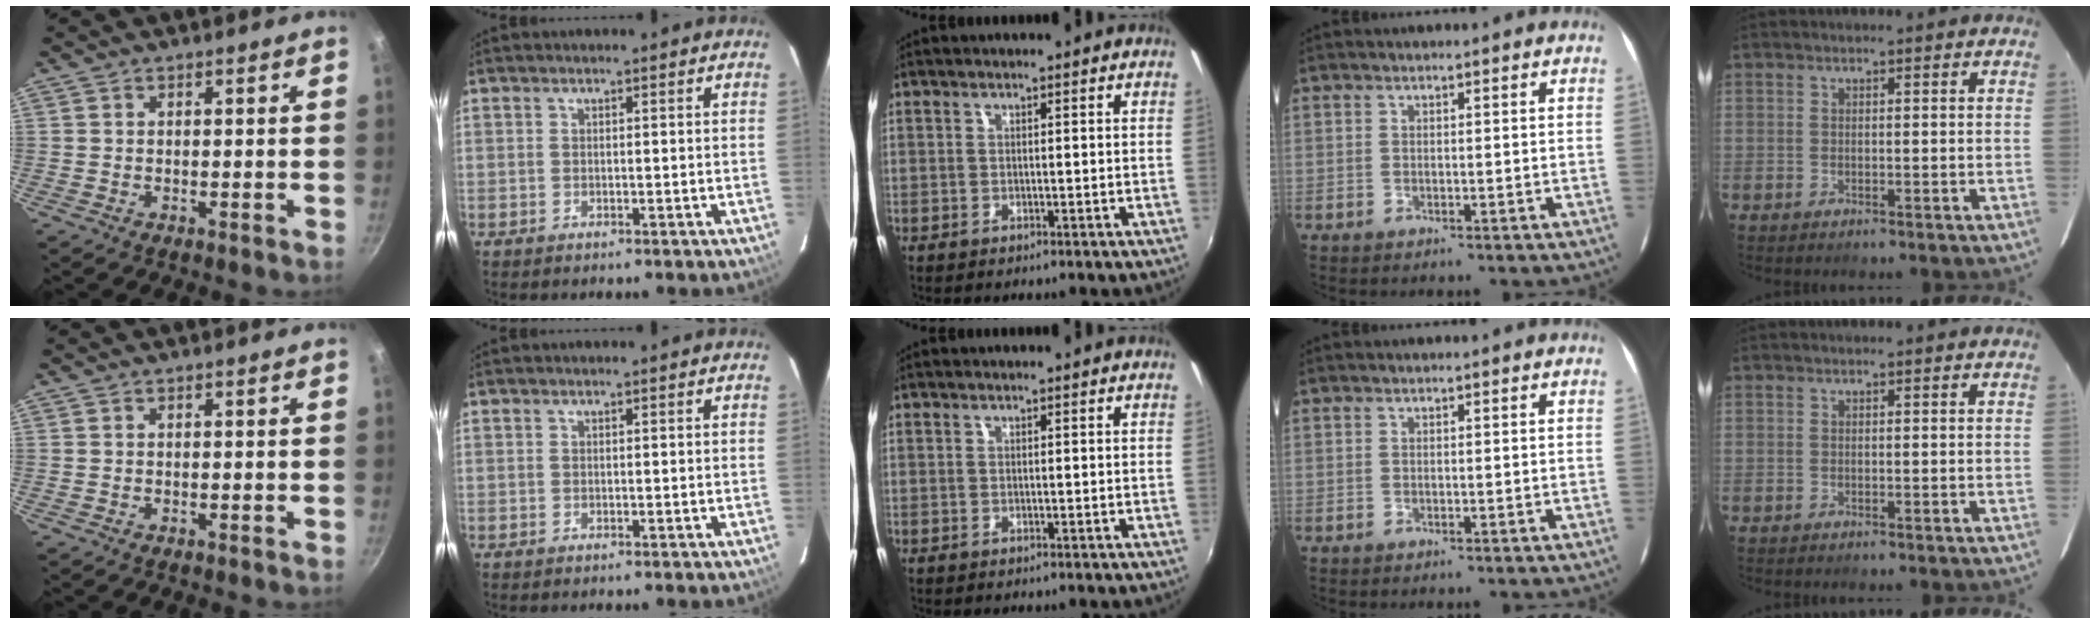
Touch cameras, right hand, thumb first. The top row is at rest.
{}